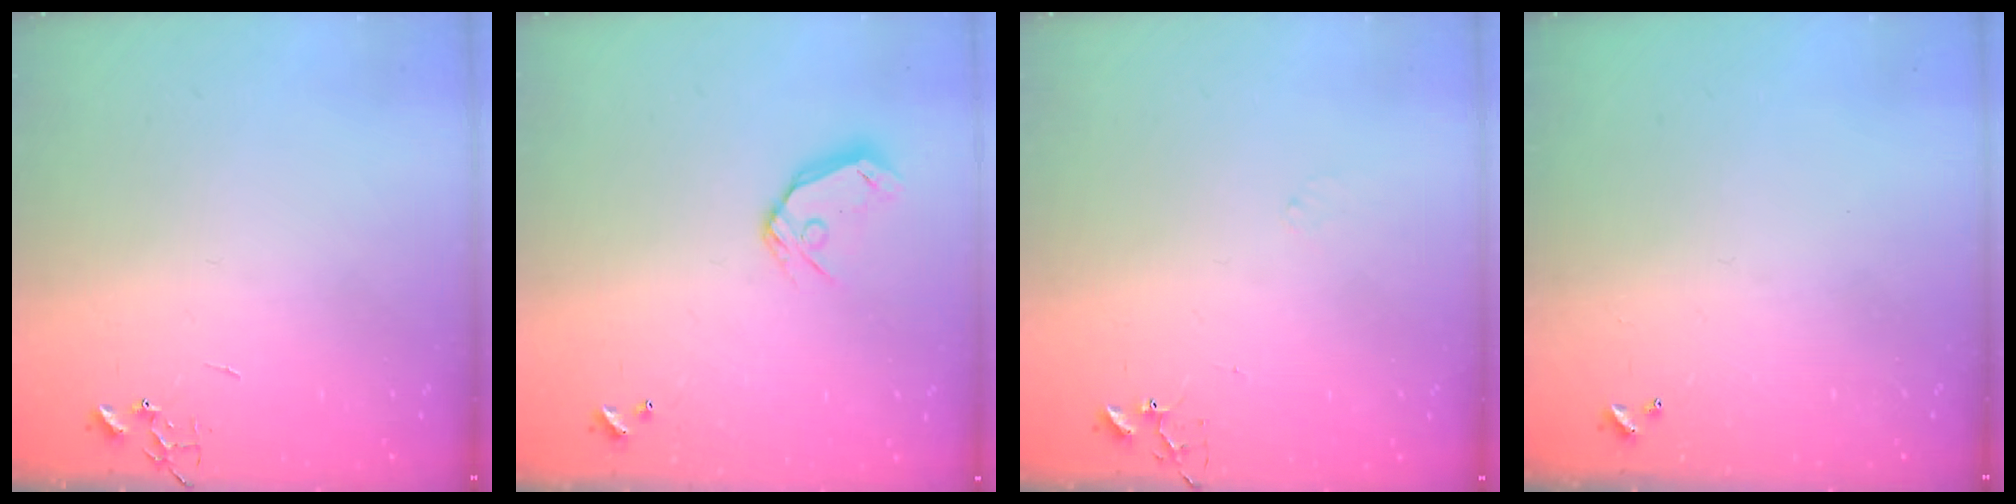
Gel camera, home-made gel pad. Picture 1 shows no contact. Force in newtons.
{"total": 8.9, "press": 8.8, "slide": 1.2}
{"total": 5.2, "press": 5.2, "slide": 0.5}
{"total": 0.0}